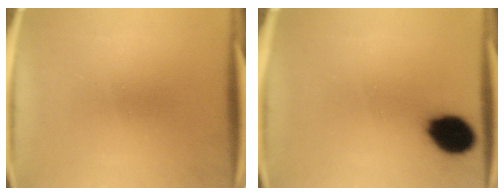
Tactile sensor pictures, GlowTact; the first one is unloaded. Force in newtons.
{"total": 11.8}